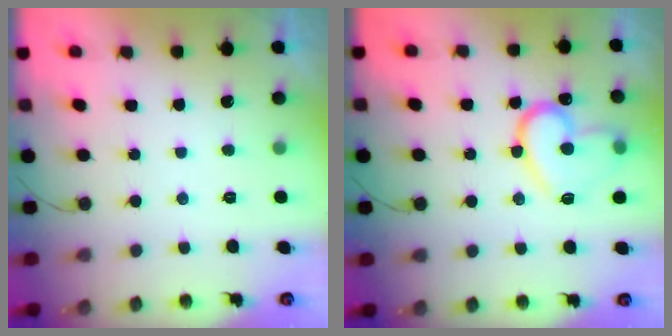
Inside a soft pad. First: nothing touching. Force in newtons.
{"total": 15.9, "press": 15.8, "slide": 0.8}